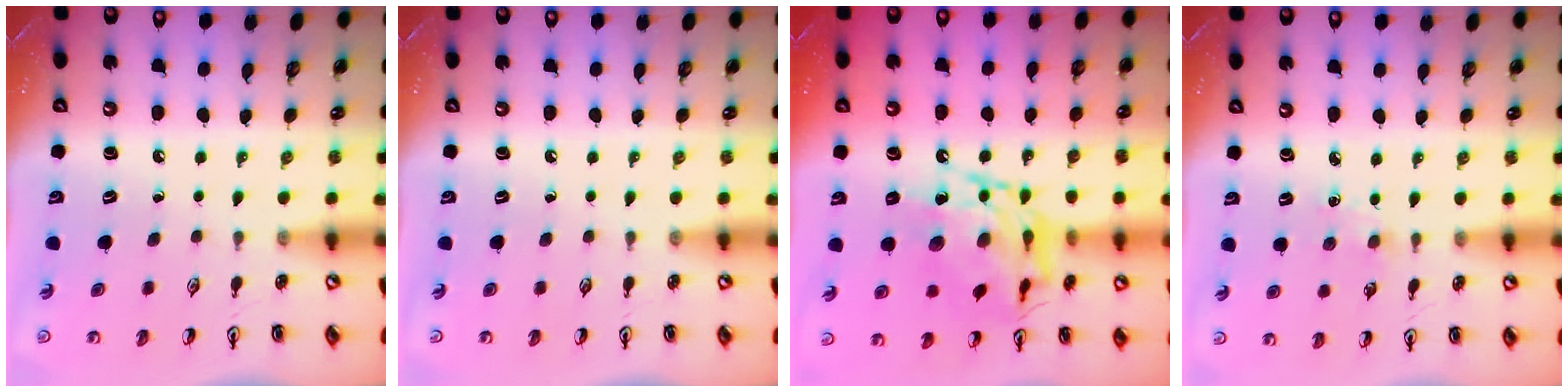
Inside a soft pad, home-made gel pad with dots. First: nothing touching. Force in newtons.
{"total": 0.0}
{"total": 16.0, "press": 16.0, "slide": 1.4}
{"total": 2.8, "press": 2.8, "slide": 0.4}